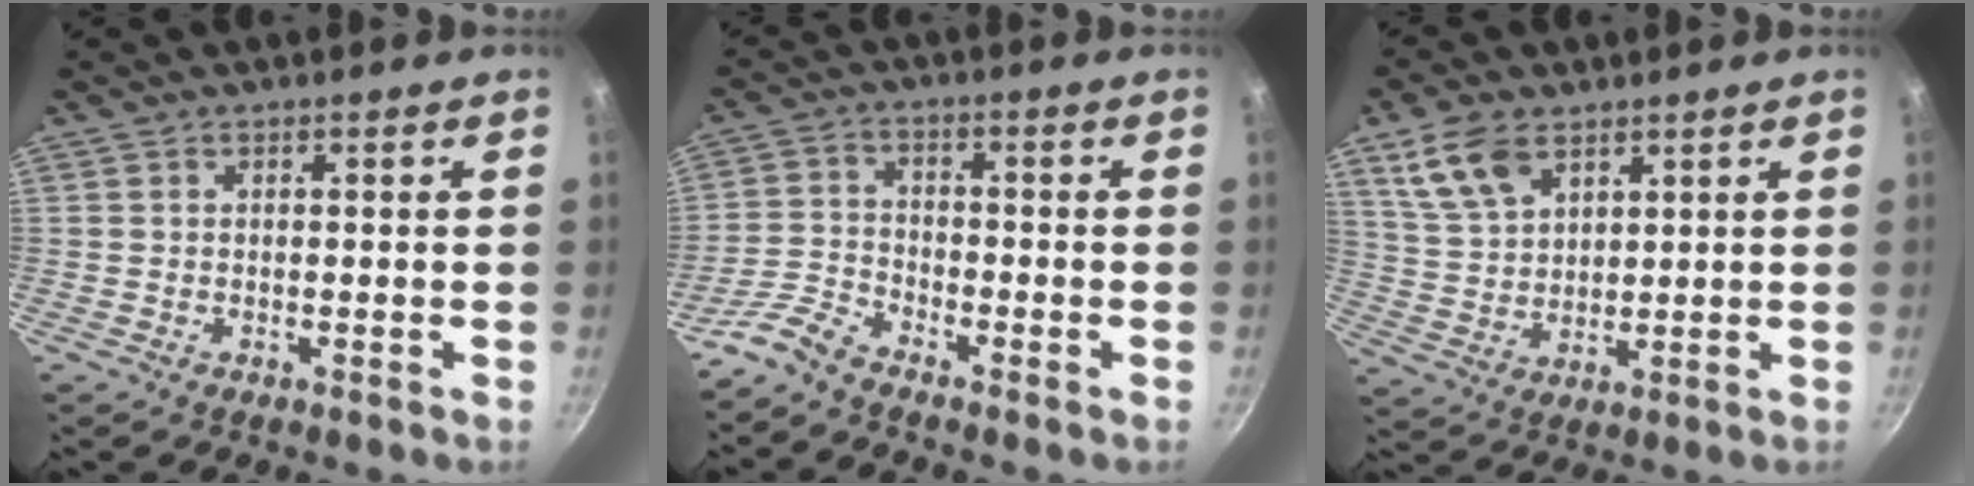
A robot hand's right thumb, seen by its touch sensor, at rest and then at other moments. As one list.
[{"total": 4.8, "force": [-4.3, 1.4, 1.5], "torque": [-0.037, 0.032, -0.102]}, {"total": 9.7, "force": [5.4, 5.6, 5.6], "torque": [-0.098, -0.015, 0.116]}]